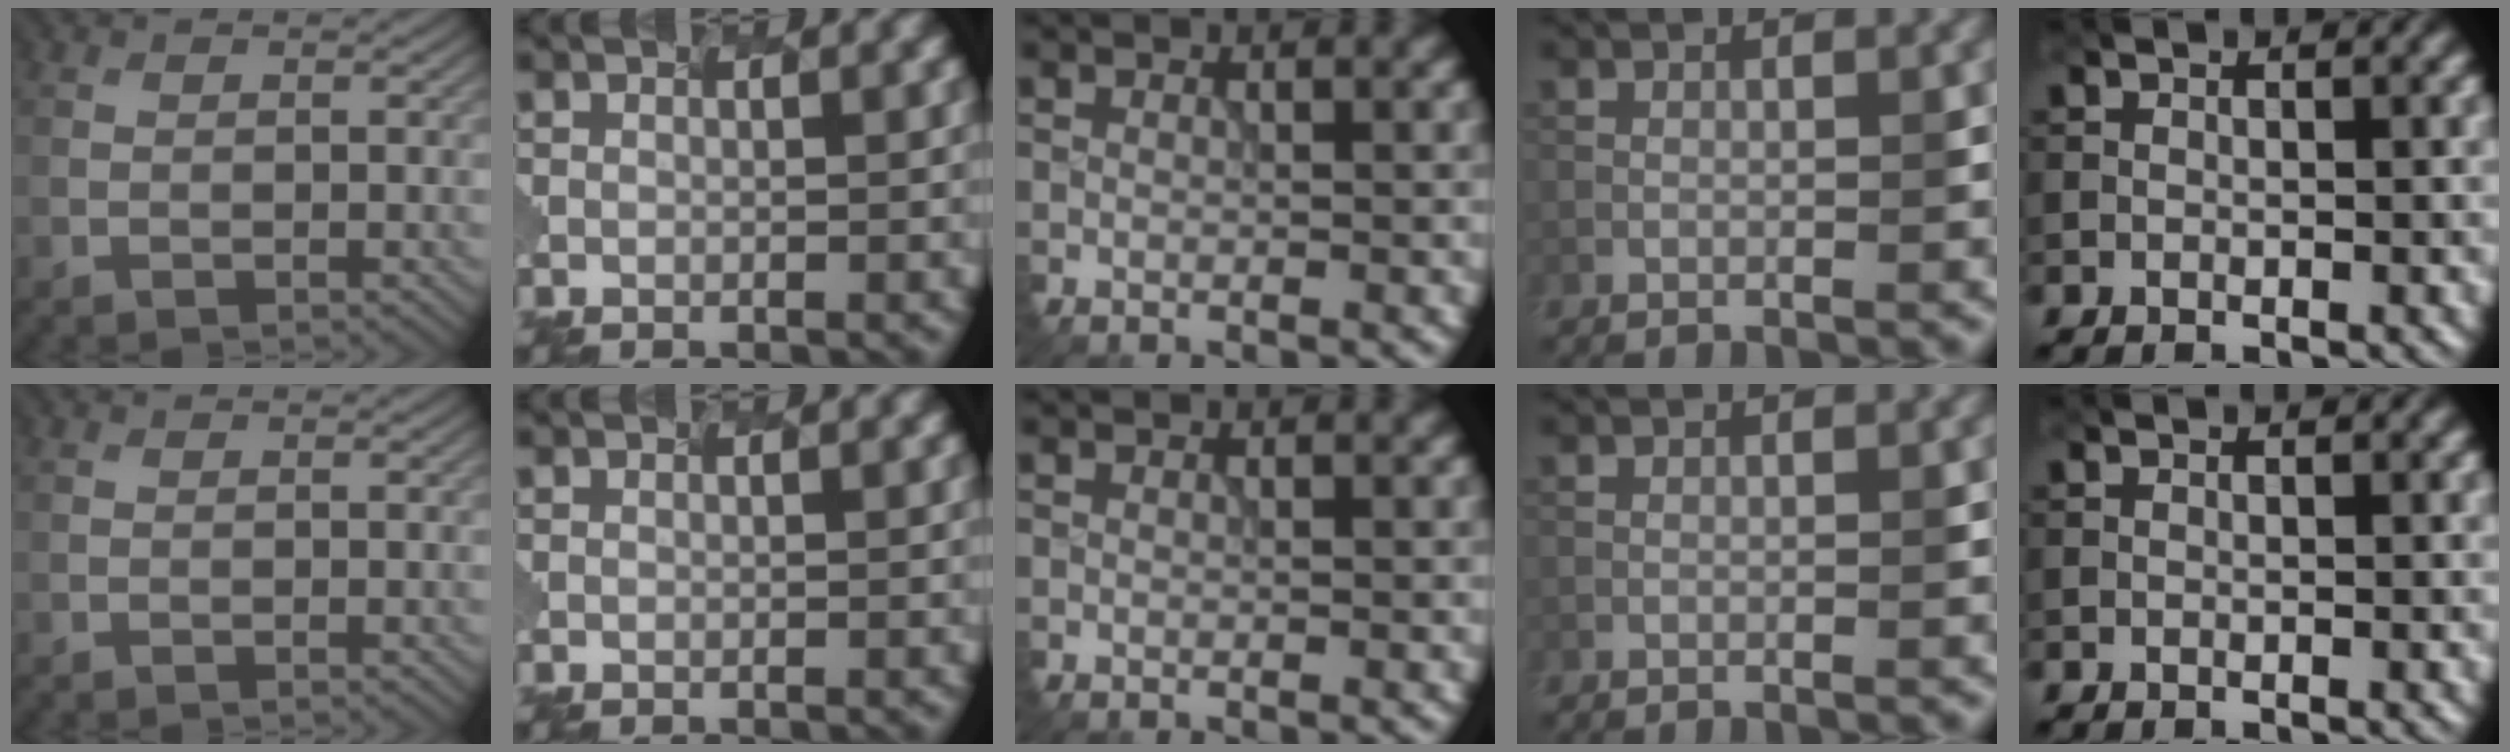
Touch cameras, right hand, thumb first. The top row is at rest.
{}